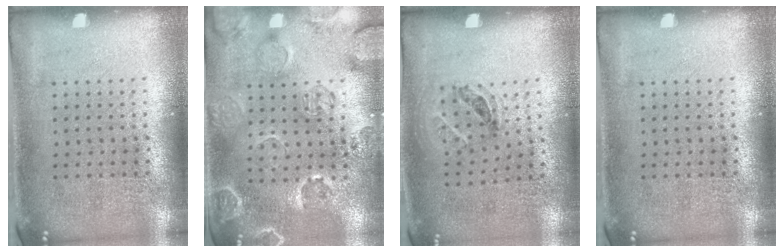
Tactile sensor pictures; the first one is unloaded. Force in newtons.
{"total": 2.4, "press": 2.0, "slide": 1.4}
{"total": 1.1, "press": 0.7, "slide": 0.9}
{"total": 0.0}